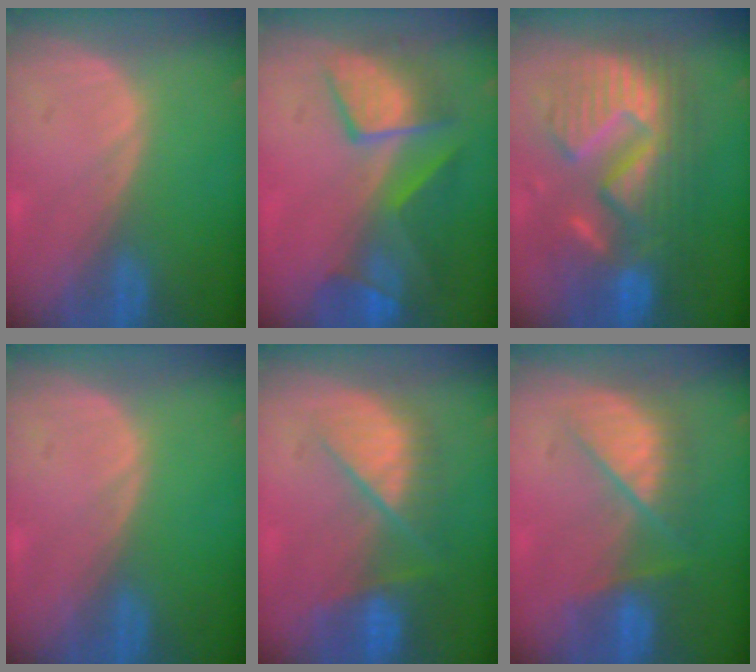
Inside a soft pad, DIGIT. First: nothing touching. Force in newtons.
{"total": 8.9, "press": 8.4, "slide": 2.9}
{"total": 13.1, "press": 13.0, "slide": 1.4}
{"total": 0.0}
{"total": 9.6, "press": 8.2, "slide": 5.1}
{"total": 7.4, "press": 7.4, "slide": 0.5}